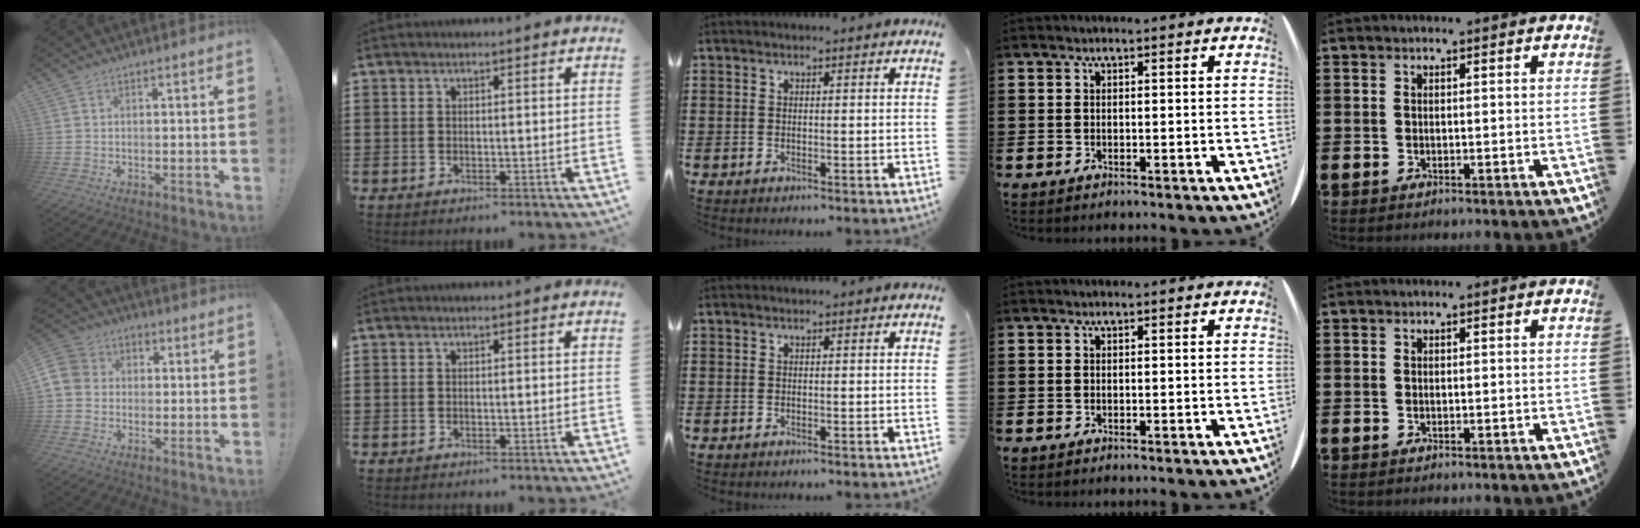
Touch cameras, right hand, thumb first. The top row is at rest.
{"thumb": {"total": 7.7, "force": [-0.4, 7.1, 2.9], "torque": [-0.046, 0.021, -0.003]}}